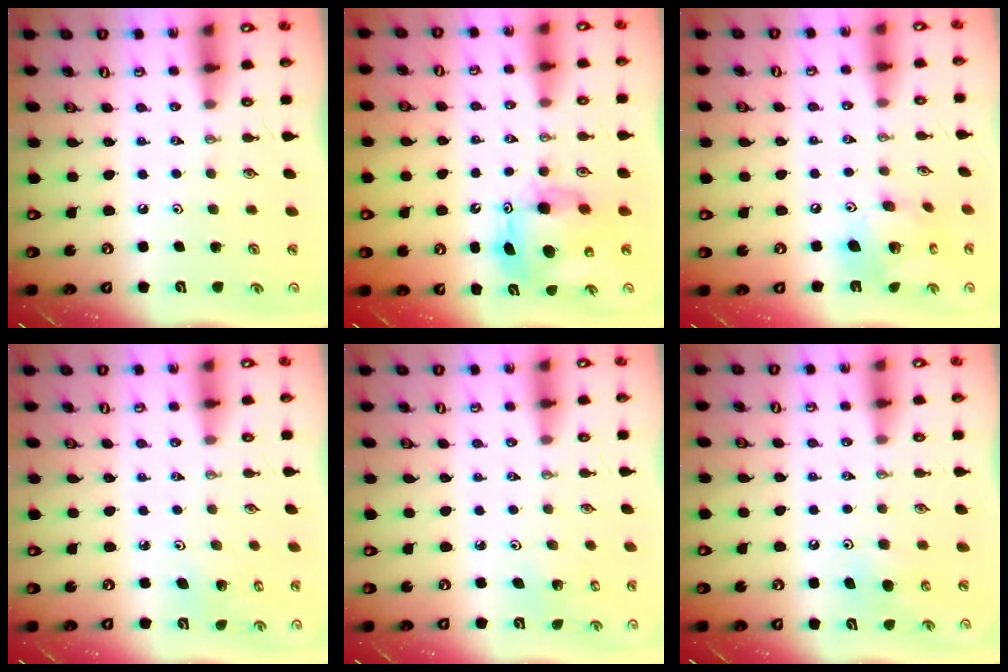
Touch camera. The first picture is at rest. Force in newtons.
{"total": 11.1, "press": 11.1, "slide": 1.1}
{"total": 13.9, "press": 13.8, "slide": 1.3}
{"total": 3.0, "press": 2.9, "slide": 0.4}
{"total": 1.7, "press": 1.7, "slide": 0.1}
{"total": 4.8, "press": 4.8, "slide": 0.5}